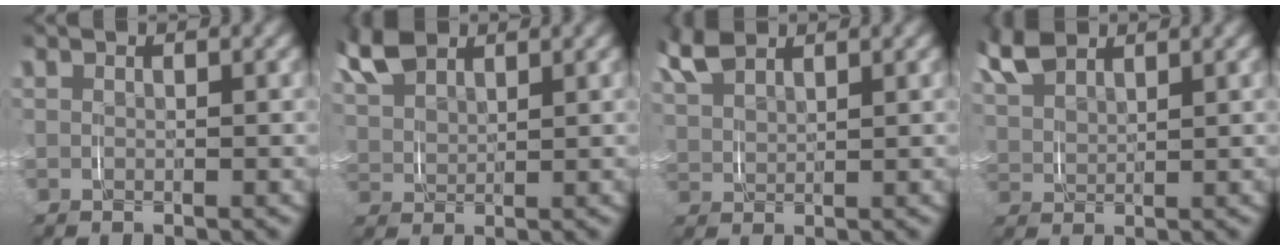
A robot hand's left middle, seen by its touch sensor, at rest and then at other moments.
{"total": 4.6, "force": [2.8, 2.6, 2.6], "torque": [-0.079, -0.004, 0.059]}
{"total": 3.4, "force": [2.5, 1.5, 1.7], "torque": [-0.055, 0.000, 0.053]}
{"total": 4.1, "force": [2.7, 2.1, 2.2], "torque": [-0.071, -0.003, 0.057]}